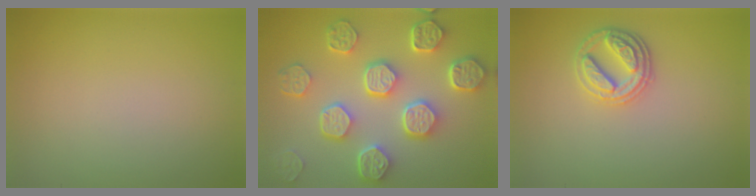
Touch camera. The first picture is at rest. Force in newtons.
{"total": 8.1, "press": 6.3, "slide": 5.1}
{"total": 2.9, "press": 2.8, "slide": 0.8}